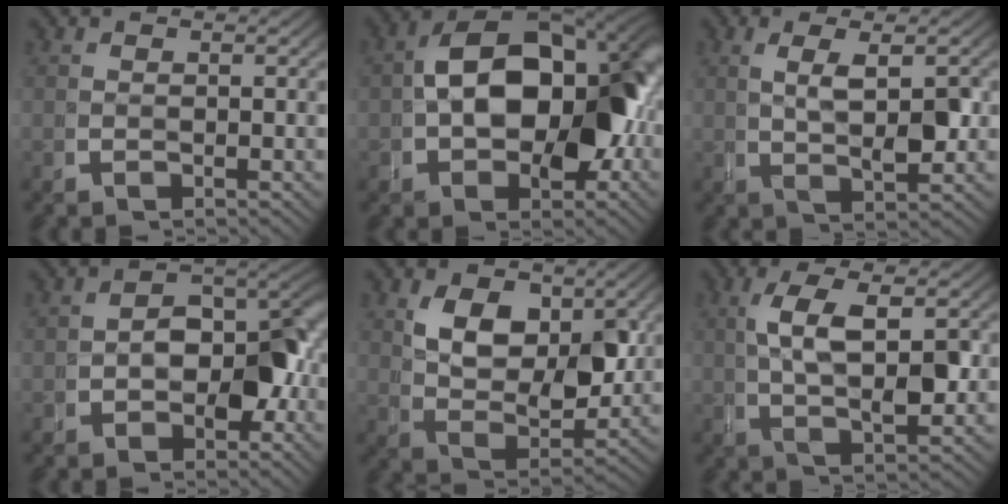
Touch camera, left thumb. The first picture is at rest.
{"total": 17.7, "force": [0.2, 11.4, 13.5], "torque": [-0.198, -0.018, 0.007]}
{"total": 3.4, "force": [1.1, 0.7, 3.1], "torque": [-0.051, 0.009, 0.025]}
{"total": 6.4, "force": [-1.0, 4.0, 4.9], "torque": [-0.061, -0.007, -0.015]}
{"total": 7.1, "force": [1.8, 4.2, 5.5], "torque": [-0.099, -0.016, 0.040]}
{"total": 5.4, "force": [1.5, 1.9, 4.9], "torque": [-0.085, 0.009, 0.028]}